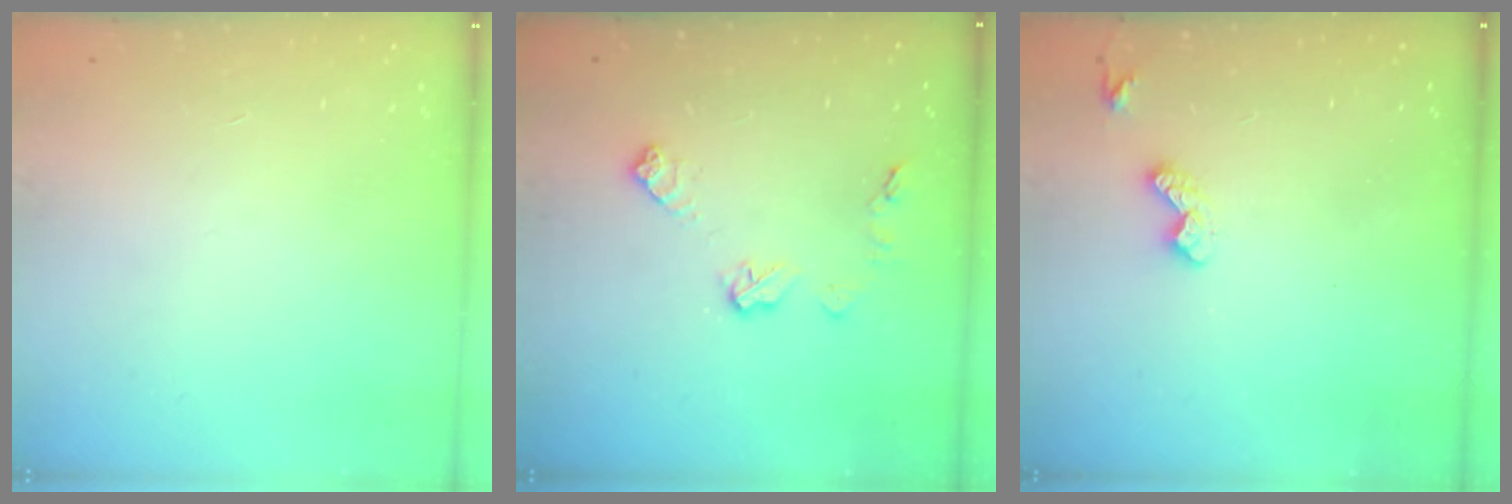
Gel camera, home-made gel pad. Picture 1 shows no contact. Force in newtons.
{"total": 8.4, "press": 8.4, "slide": 0.3}
{"total": 5.3, "press": 5.3, "slide": 0.8}